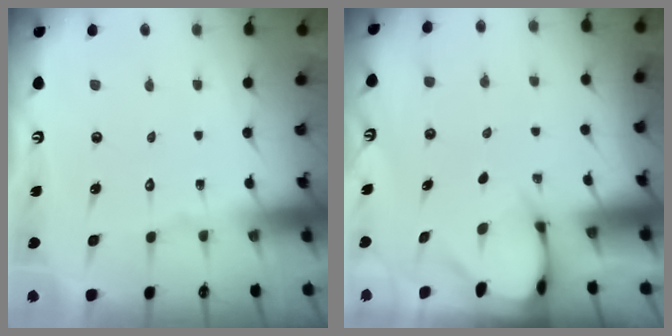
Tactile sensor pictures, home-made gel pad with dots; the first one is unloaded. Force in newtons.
{"total": 2.0, "press": 2.0, "slide": 0.1}